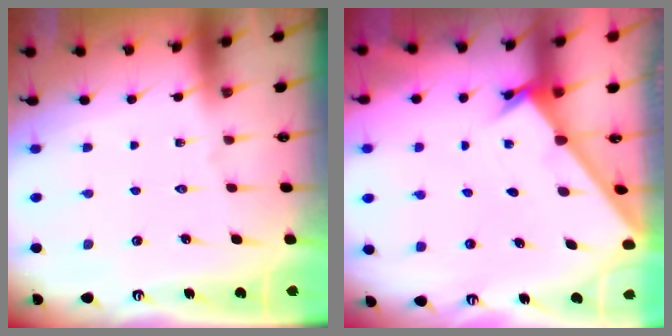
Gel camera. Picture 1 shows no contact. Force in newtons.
{"total": 2.0, "press": 2.0, "slide": 0.1}